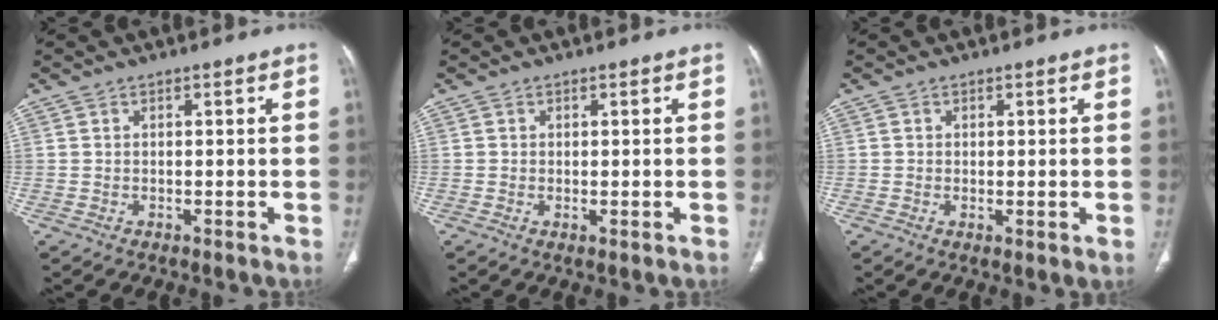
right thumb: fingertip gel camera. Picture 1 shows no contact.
{"total": 0.8, "force": [-0.1, 0.4, 0.7], "torque": [-0.017, -0.005, -0.001]}
{"total": 1.5, "force": [0.0, 0.5, 1.4], "torque": [-0.028, -0.008, -0.001]}